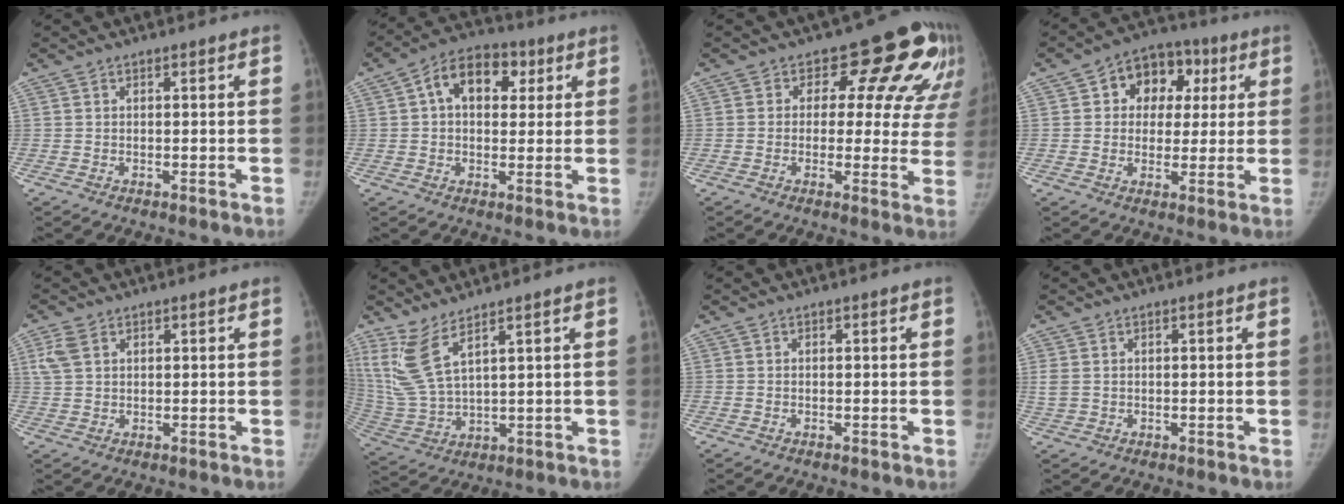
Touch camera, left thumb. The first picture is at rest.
{"total": 10.9, "force": [3.1, 7.5, 7.3], "torque": [-0.082, 0.014, 0.040]}
{"total": 14.6, "force": [8.2, 9.0, 8.0], "torque": [-0.033, -0.023, 0.068]}
{"total": 11.5, "force": [3.2, 9.0, 6.3], "torque": [-0.037, 0.012, 0.040]}
{"total": 3.8, "force": [1.7, 2.5, 2.2], "torque": [-0.047, 0.004, 0.041]}
{"total": 9.5, "force": [5.9, 2.6, 7.0], "torque": [-0.167, -0.034, 0.143]}
{"total": 0.0}
{"total": 2.3, "force": [0.4, 1.8, 1.4], "torque": [-0.046, 0.004, 0.013]}